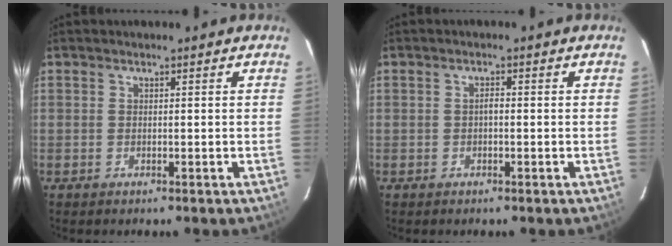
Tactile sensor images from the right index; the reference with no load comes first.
{"total": 0.9, "force": [-0.2, 0.4, 0.8], "torque": [-0.014, 0.006, -0.005]}